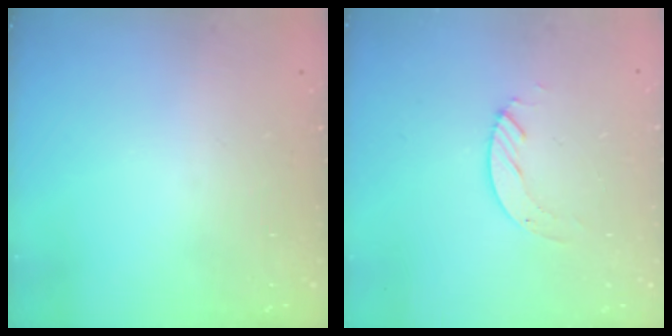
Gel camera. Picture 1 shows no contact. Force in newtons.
{"total": 3.4, "press": 3.4, "slide": 0.4}